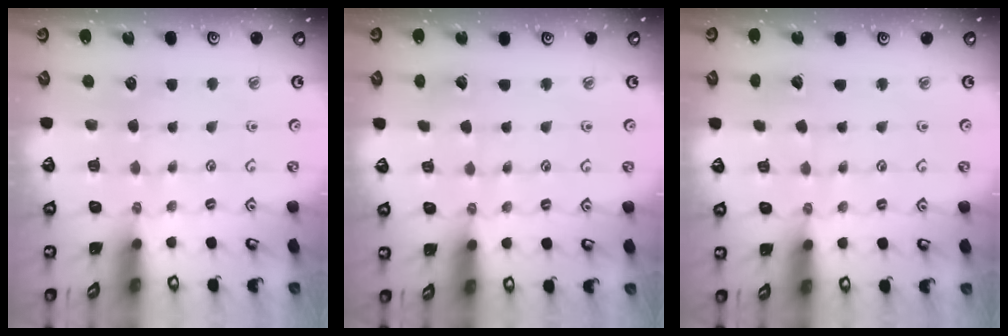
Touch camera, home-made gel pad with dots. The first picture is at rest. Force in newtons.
{"total": 2.8, "press": 2.8, "slide": 0.2}
{"total": 3.4, "press": 3.3, "slide": 0.6}